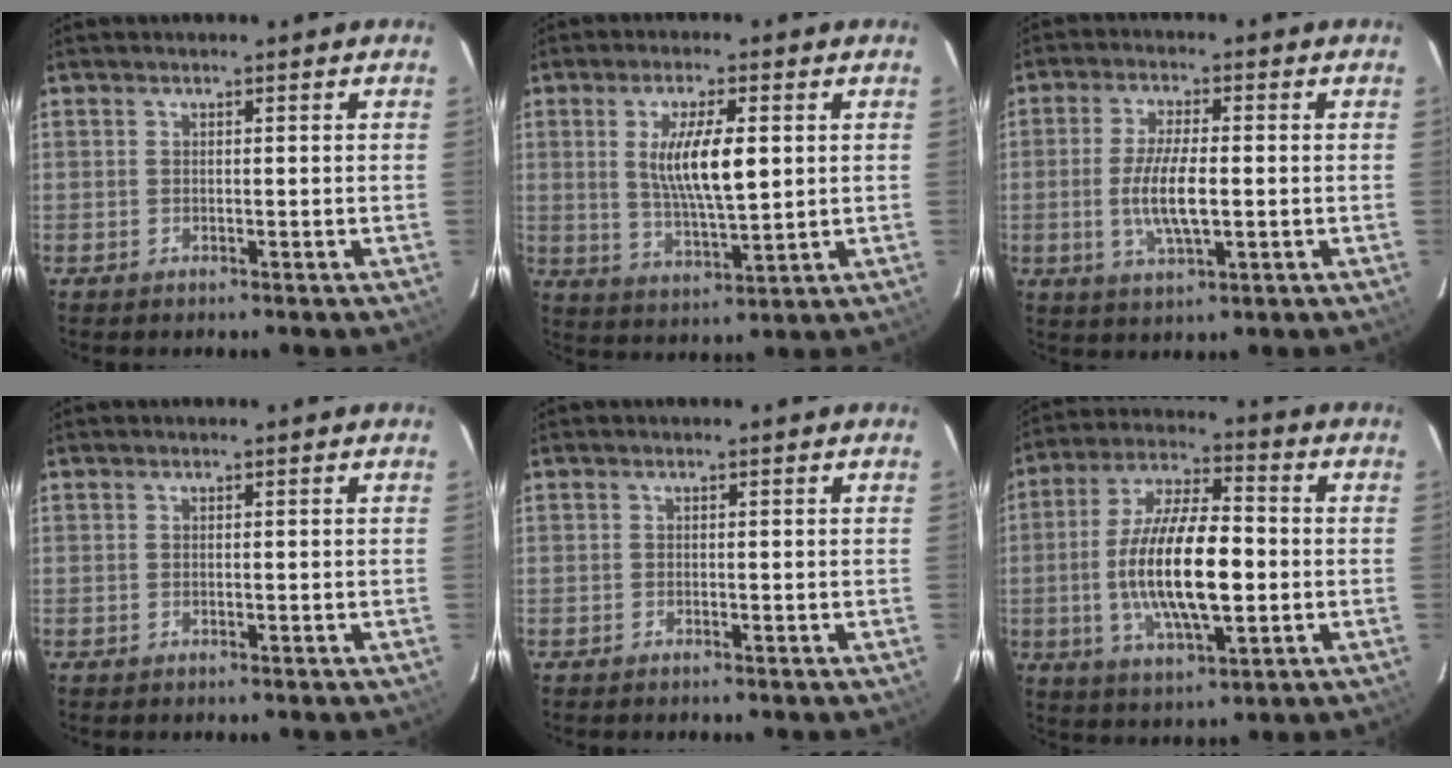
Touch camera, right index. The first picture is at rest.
{"total": 9.9, "force": [1.8, 2.7, 9.3], "torque": [-0.170, -0.004, 0.038]}
{"total": 8.1, "force": [-1.0, 2.4, 7.7], "torque": [-0.153, -0.007, -0.018]}
{"total": 0.0}
{"total": 0.0}
{"total": 16.9, "force": [-1.9, 5.8, 15.8], "torque": [-0.302, -0.003, -0.034]}